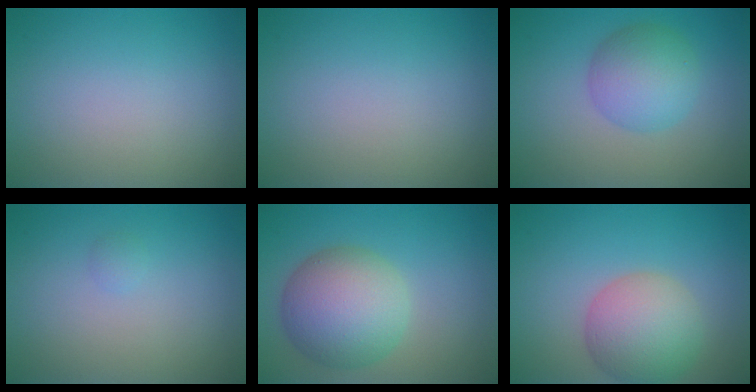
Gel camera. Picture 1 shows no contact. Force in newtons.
{"total": 0.0}
{"total": 4.7, "press": 4.7, "slide": 0.1}
{"total": 0.5, "press": 0.5, "slide": 0.0}
{"total": 7.6, "press": 7.6, "slide": 0.1}
{"total": 6.0, "press": 6.0, "slide": 0.4}